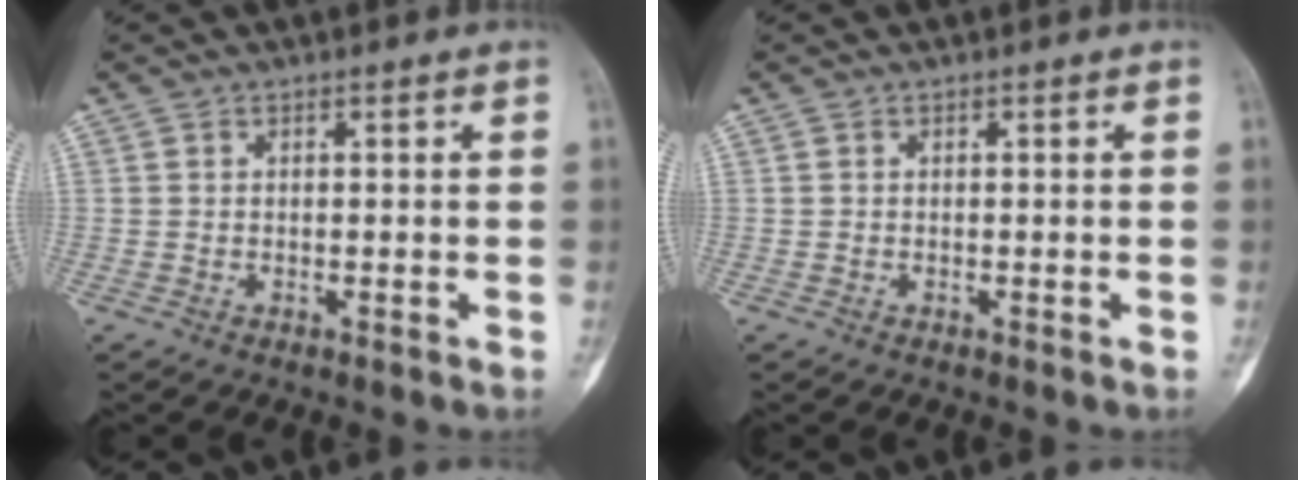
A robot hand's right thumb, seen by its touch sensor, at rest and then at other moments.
{"total": 0.0}